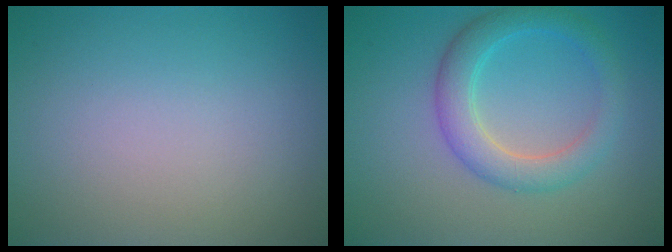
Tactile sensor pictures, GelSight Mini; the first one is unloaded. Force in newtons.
{"total": 3.9, "press": 3.9, "slide": 0.2}